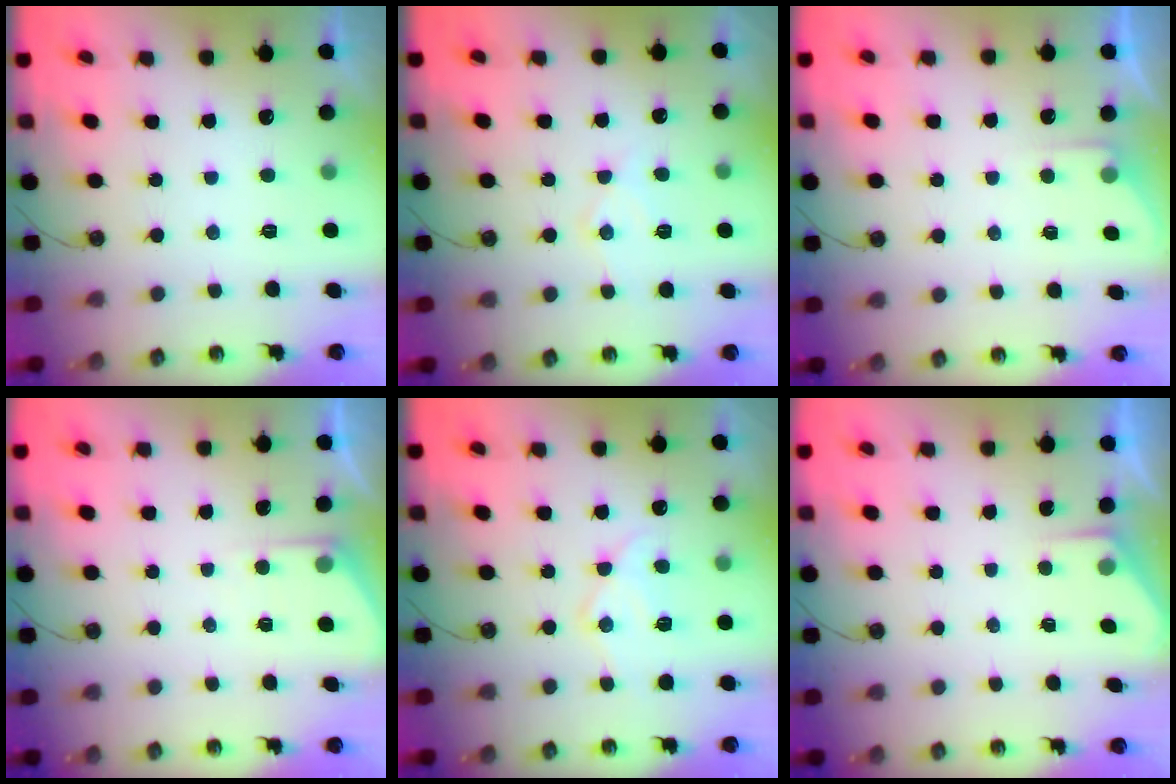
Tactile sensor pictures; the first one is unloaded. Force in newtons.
{"total": 8.4, "press": 8.4, "slide": 0.6}
{"total": 3.1, "press": 3.1, "slide": 0.5}
{"total": 3.9, "press": 3.9, "slide": 0.4}
{"total": 12.6, "press": 12.5, "slide": 1.0}
{"total": 2.2, "press": 2.2, "slide": 0.3}